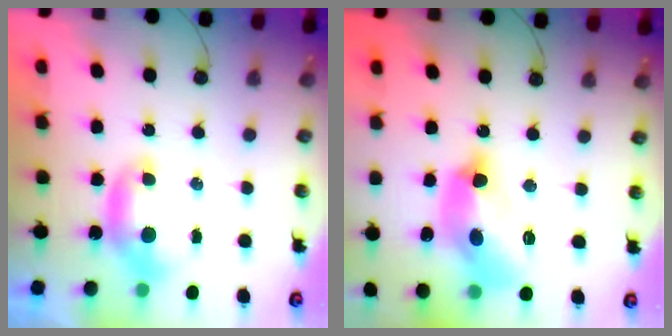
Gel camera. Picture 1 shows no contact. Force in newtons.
{"total": 11.1, "press": 11.1, "slide": 1.1}